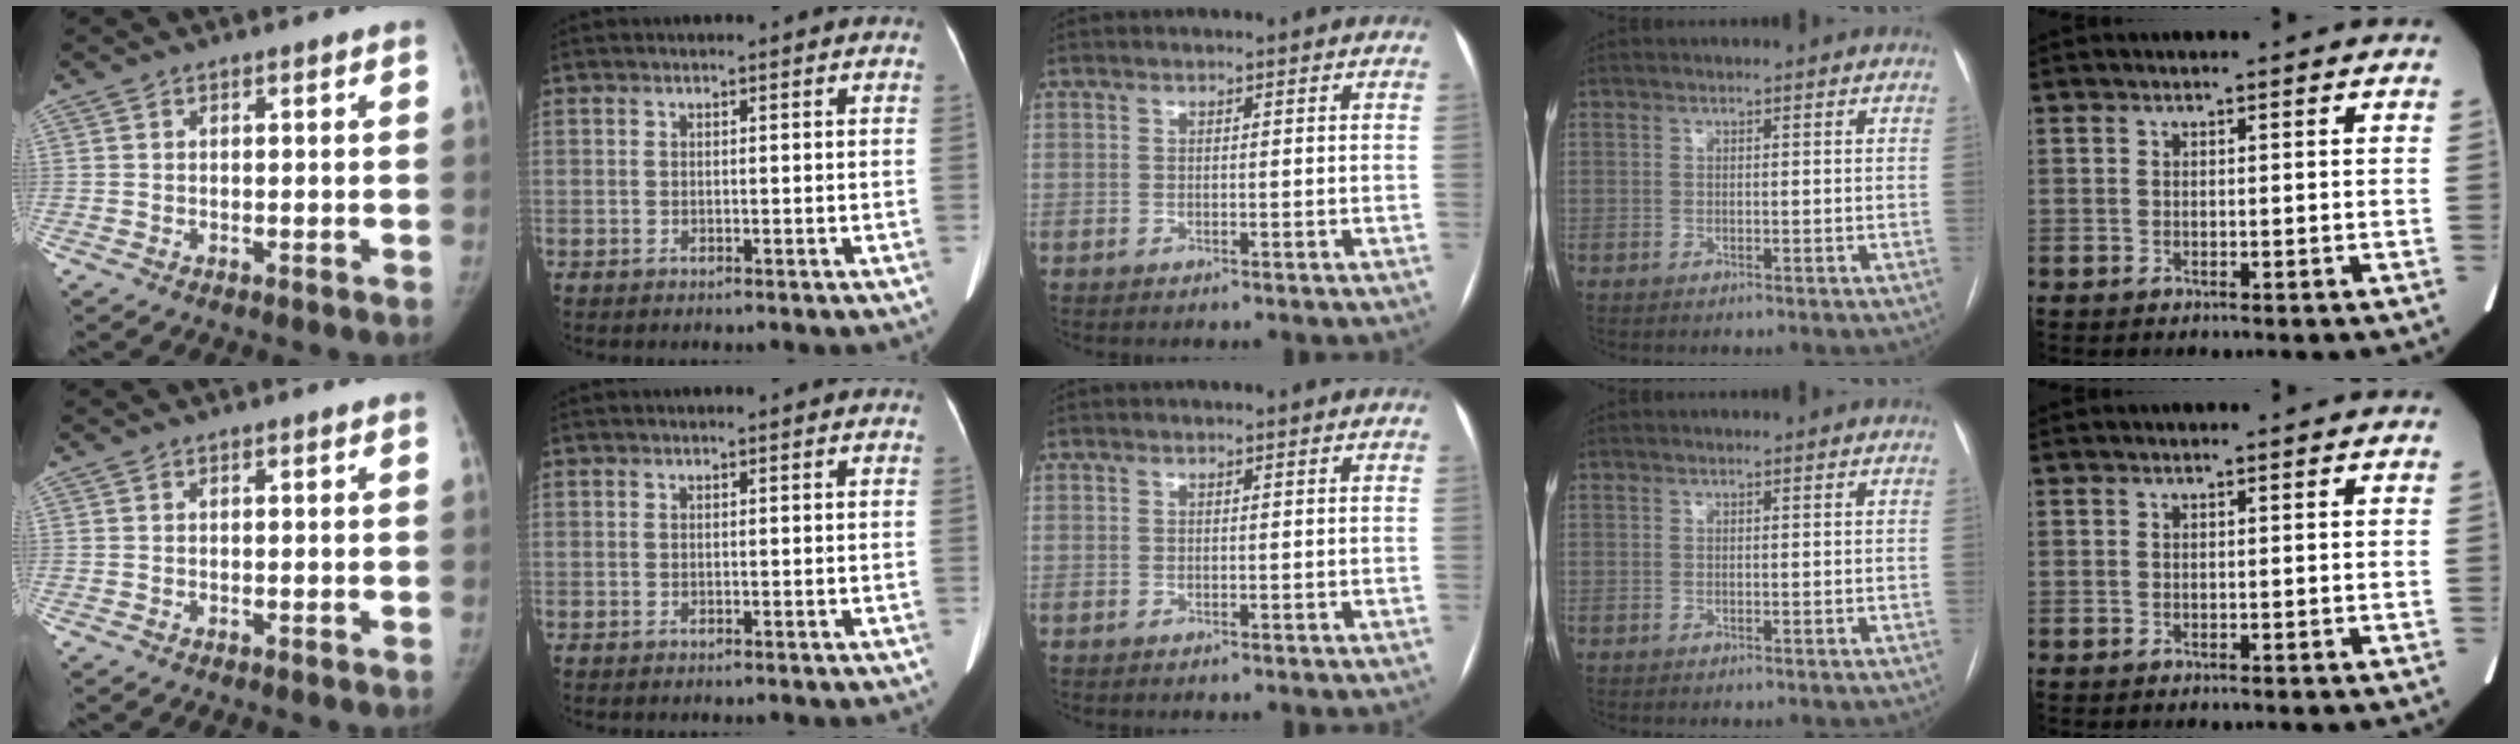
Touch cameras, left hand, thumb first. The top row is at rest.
{}